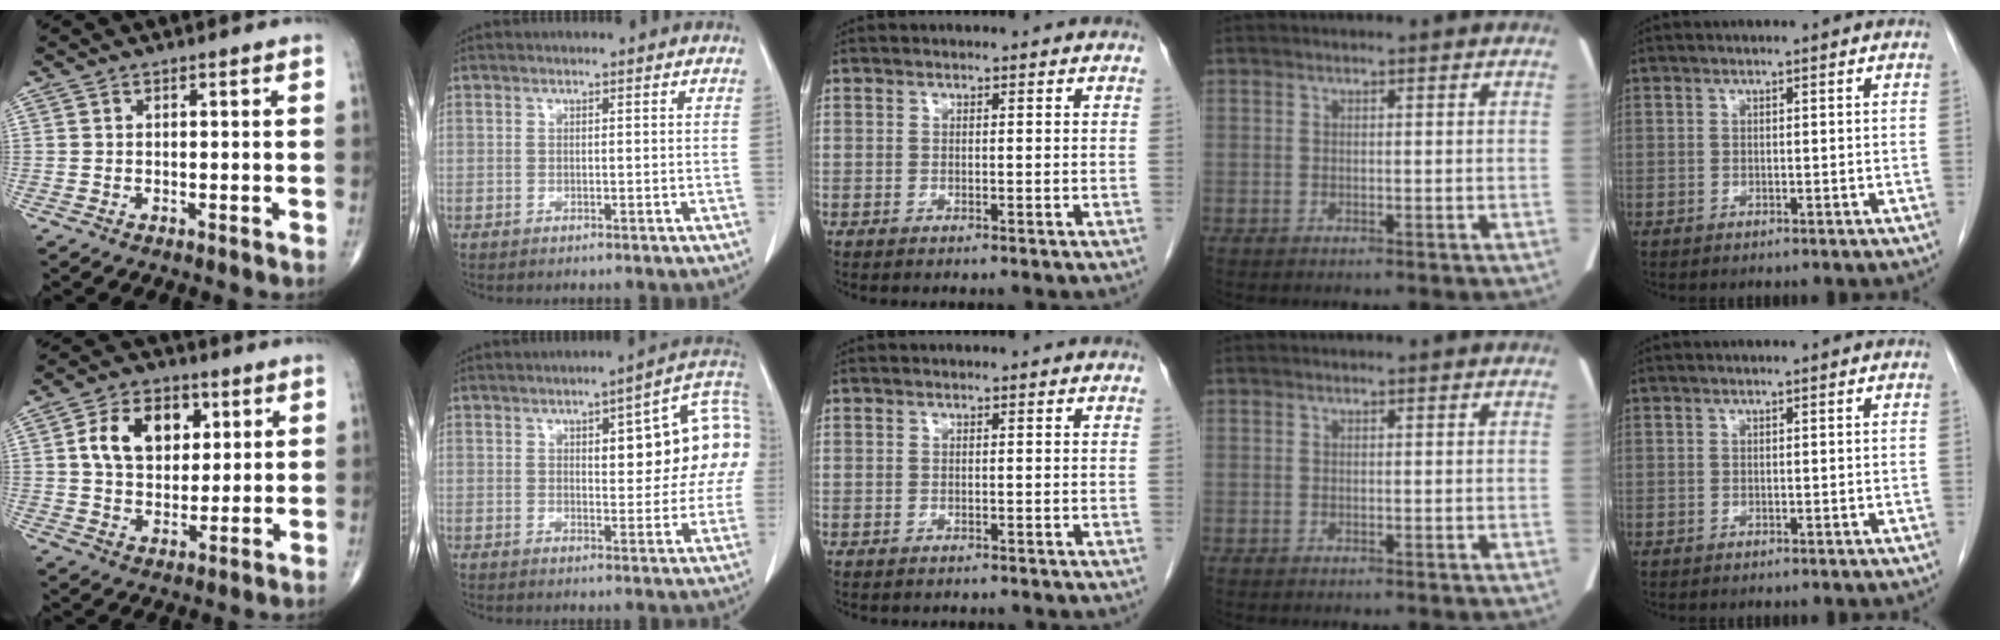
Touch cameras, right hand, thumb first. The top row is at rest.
{"thumb": {"total": 12.0, "force": [3.5, 8.2, 8.0], "torque": [-0.103, -0.004, 0.059]}, "index": {"total": 14.3, "force": [2.5, 4.4, 13.4], "torque": [-0.163, 0.034, 0.027]}, "middle": {"total": 1.5, "force": [-1.4, 0.6, 0.3], "torque": [-0.011, -0.001, -0.016]}}